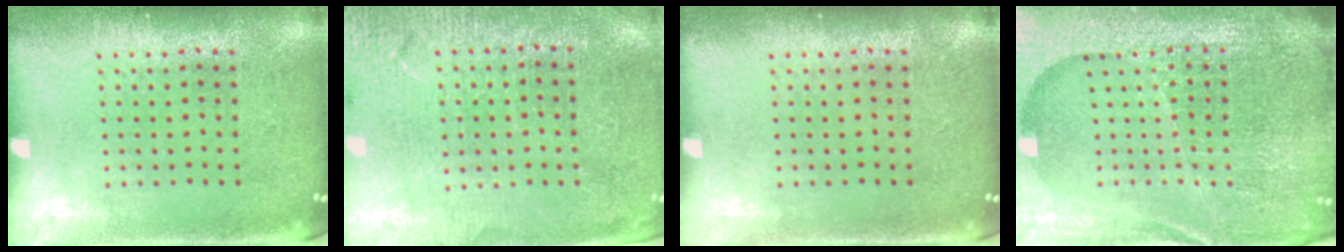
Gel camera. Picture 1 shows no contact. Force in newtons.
{"total": 2.9, "press": 2.9, "slide": 0.3}
{"total": 0.0}
{"total": 6.5, "press": 5.7, "slide": 3.2}